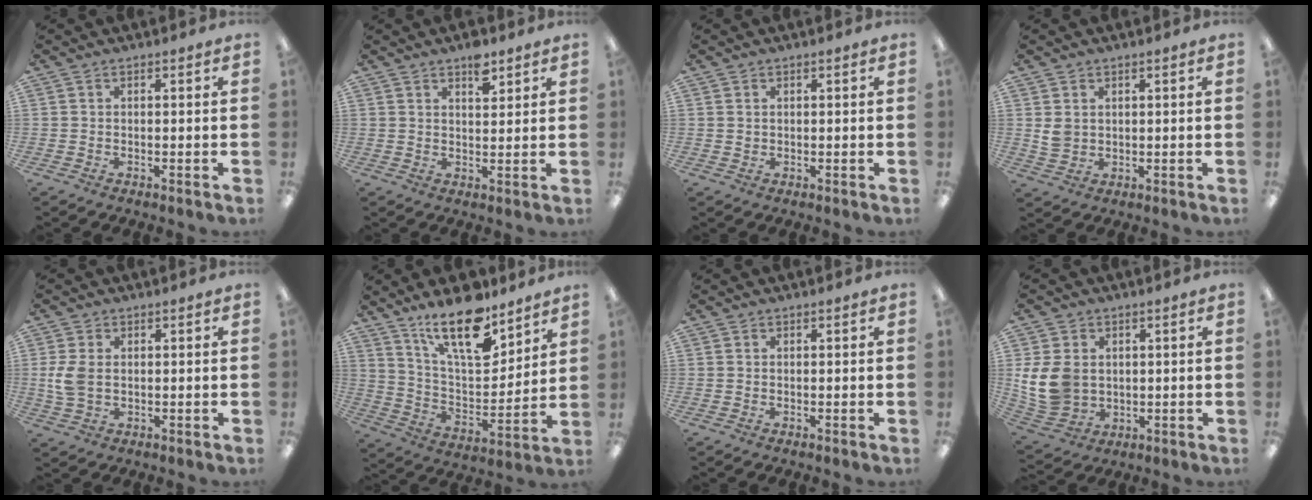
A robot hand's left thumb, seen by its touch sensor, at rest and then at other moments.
{"total": 5.0, "force": [3.6, 2.3, 2.6], "torque": [-0.026, -0.020, 0.059]}
{"total": 0.8, "force": [0.4, 0.6, 0.0], "torque": [-0.002, 0.002, 0.008]}
{"total": 3.5, "force": [1.3, 2.9, 1.4], "torque": [-0.021, -0.001, 0.025]}
{"total": 5.8, "force": [0.3, 4.0, 4.2], "torque": [-0.097, -0.003, 0.000]}
{"total": 18.9, "force": [13.3, 7.1, 11.4], "torque": [-0.193, -0.076, 0.227]}
{"total": 0.0}
{"total": 11.7, "force": [1.3, 9.5, 6.8], "torque": [-0.160, 0.004, 0.027]}